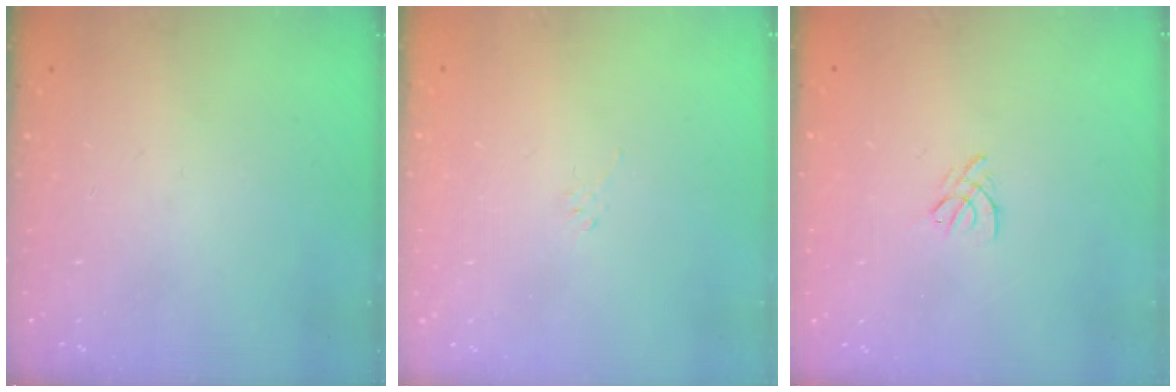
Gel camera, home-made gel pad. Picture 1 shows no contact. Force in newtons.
{"total": 4.3, "press": 4.2, "slide": 0.9}
{"total": 2.5, "press": 2.4, "slide": 0.6}